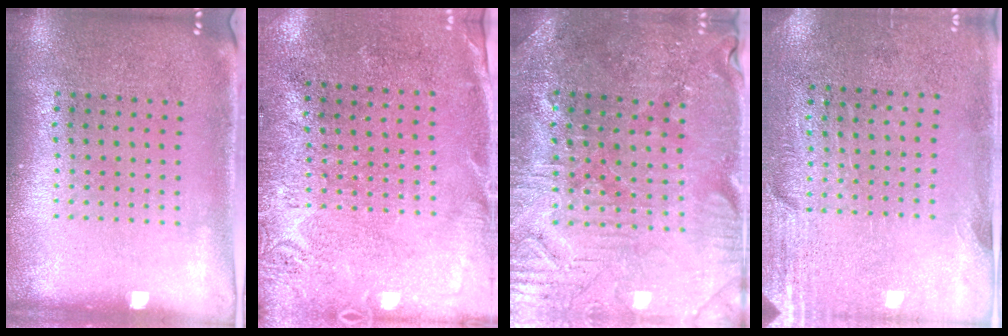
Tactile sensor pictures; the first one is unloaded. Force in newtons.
{"total": 2.7, "press": 2.4, "slide": 1.3}
{"total": 1.7, "press": 1.6, "slide": 0.5}
{"total": 2.8, "press": 2.4, "slide": 1.4}